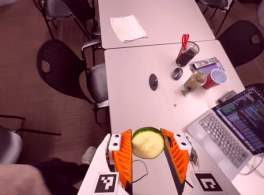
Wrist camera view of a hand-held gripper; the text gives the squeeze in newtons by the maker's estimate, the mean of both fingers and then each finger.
{"total": 8.5, "left": 8.6, "right": 8.5}